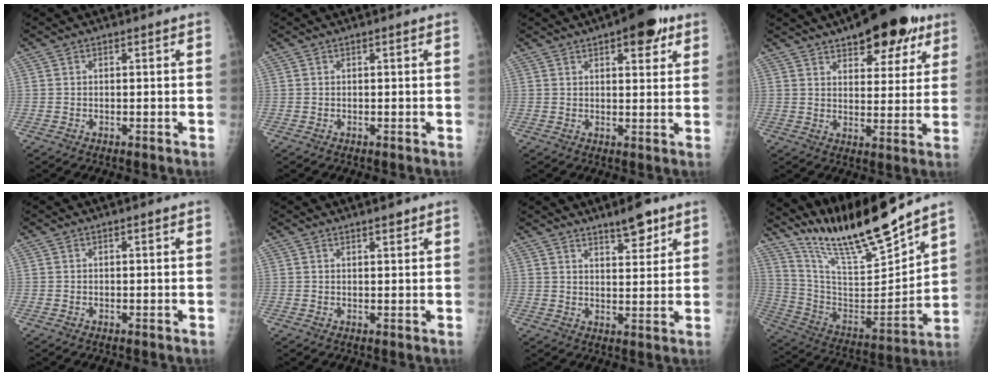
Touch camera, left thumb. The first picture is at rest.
{"total": 0.0}
{"total": 8.4, "force": [4.7, 3.4, 6.1], "torque": [-0.057, -0.016, 0.058]}
{"total": 15.5, "force": [9.6, 6.8, 10.1], "torque": [-0.095, -0.028, 0.133]}
{"total": 0.0}
{"total": 1.7, "force": [1.3, 0.3, 0.9], "torque": [-0.012, -0.008, 0.021]}
{"total": 6.2, "force": [4.6, 1.8, 3.9], "torque": [-0.043, -0.032, 0.069]}
{"total": 21.2, "force": [18.4, 2.0, 10.4], "torque": [-0.150, -0.107, 0.334]}